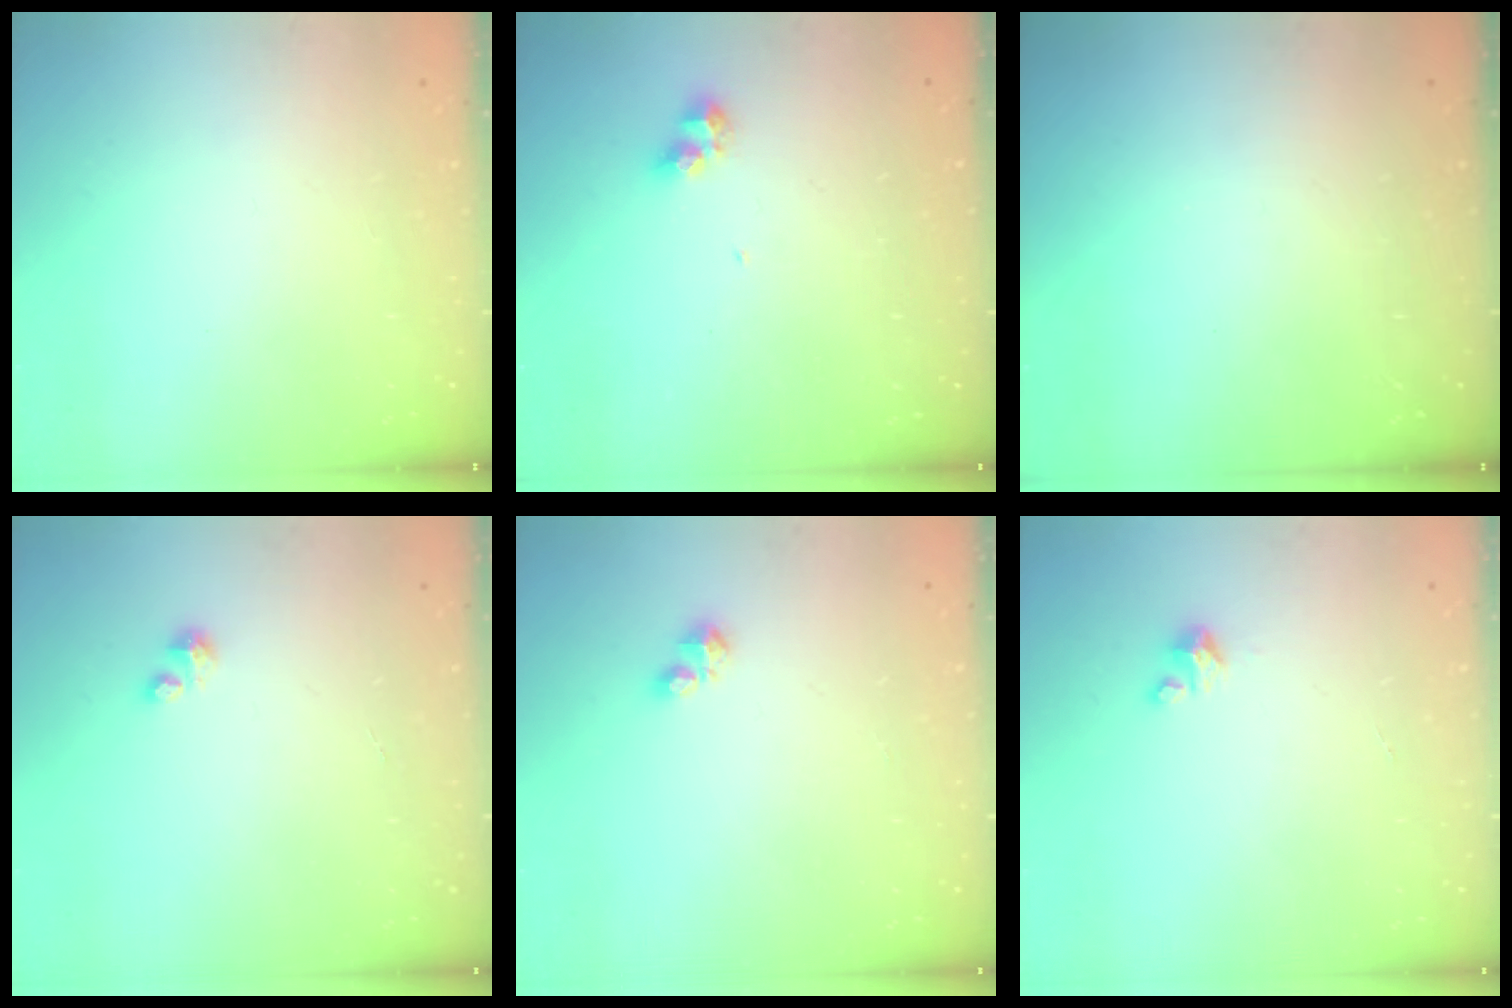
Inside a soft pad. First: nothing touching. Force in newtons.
{"total": 4.7, "press": 4.7, "slide": 0.3}
{"total": 0.0}
{"total": 0.9, "press": 0.9, "slide": 0.3}
{"total": 4.2, "press": 4.2, "slide": 0.6}
{"total": 3.2, "press": 3.2, "slide": 0.3}